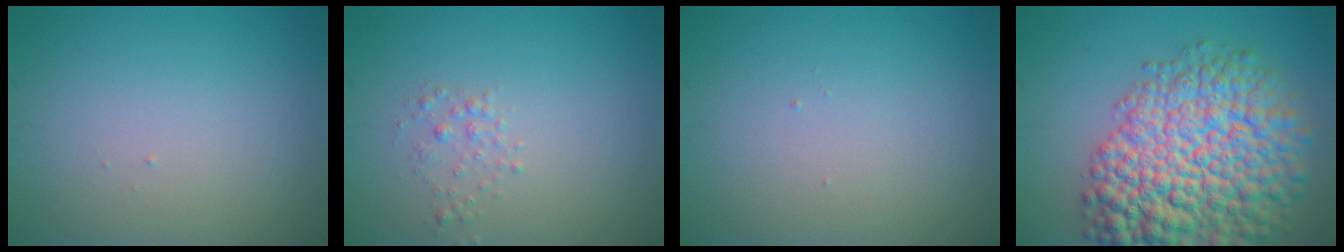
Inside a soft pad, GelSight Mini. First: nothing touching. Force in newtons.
{"total": 1.1, "press": 1.1, "slide": 0.1}
{"total": 0.0}
{"total": 13.3, "press": 13.3, "slide": 0.5}